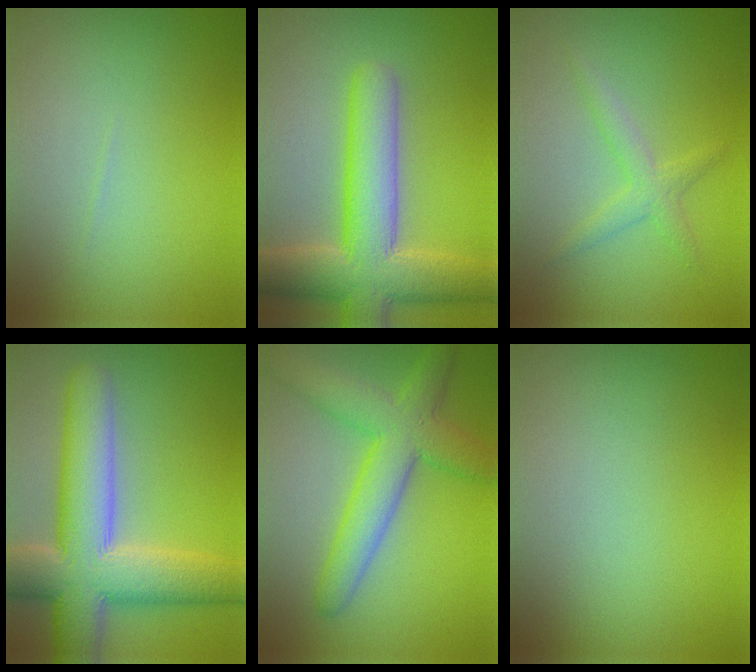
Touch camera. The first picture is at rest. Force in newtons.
{"total": 8.7, "press": 8.7, "slide": 0.5}
{"total": 2.0, "press": 2.0, "slide": 0.1}
{"total": 10.9, "press": 10.9, "slide": 0.7}
{"total": 6.5, "press": 6.5, "slide": 0.3}
{"total": 0.0}